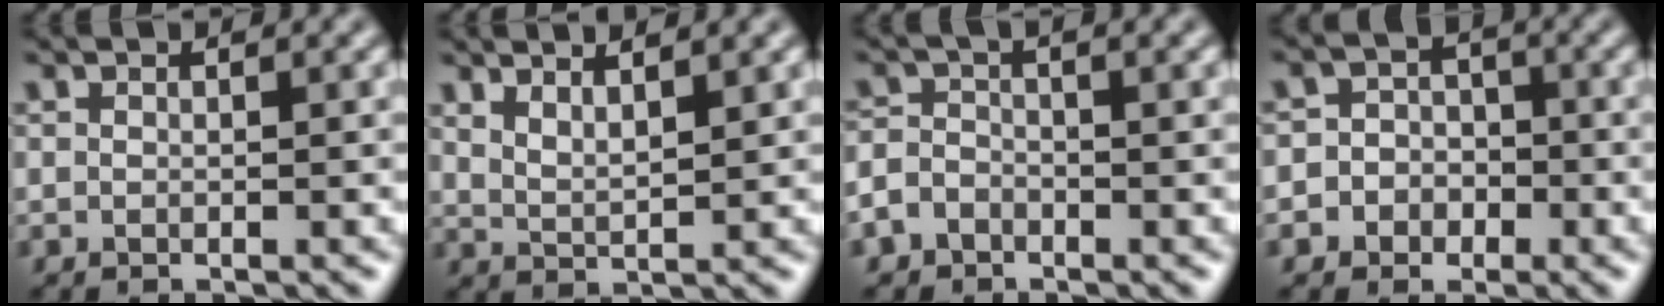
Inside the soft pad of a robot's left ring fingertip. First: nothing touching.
{"total": 2.7, "force": [2.3, 0.6, 1.3], "torque": [-0.021, 0.002, 0.042]}
{"total": 1.9, "force": [-1.2, 1.2, 0.8], "torque": [-0.019, 0.003, -0.030]}
{"total": 4.1, "force": [-1.3, 3.8, 0.7], "torque": [0.022, 0.011, -0.042]}